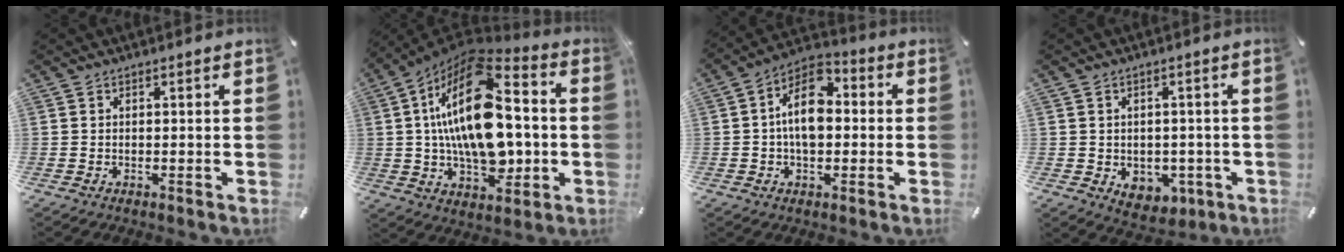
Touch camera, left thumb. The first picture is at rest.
{"total": 25.8, "force": [2.6, 14.4, 21.2], "torque": [-0.401, -0.012, 0.040]}
{"total": 11.8, "force": [0.4, 7.6, 9.1], "torque": [-0.157, 0.007, 0.007]}
{"total": 5.3, "force": [-1.1, 4.5, 2.5], "torque": [-0.018, 0.005, -0.017]}